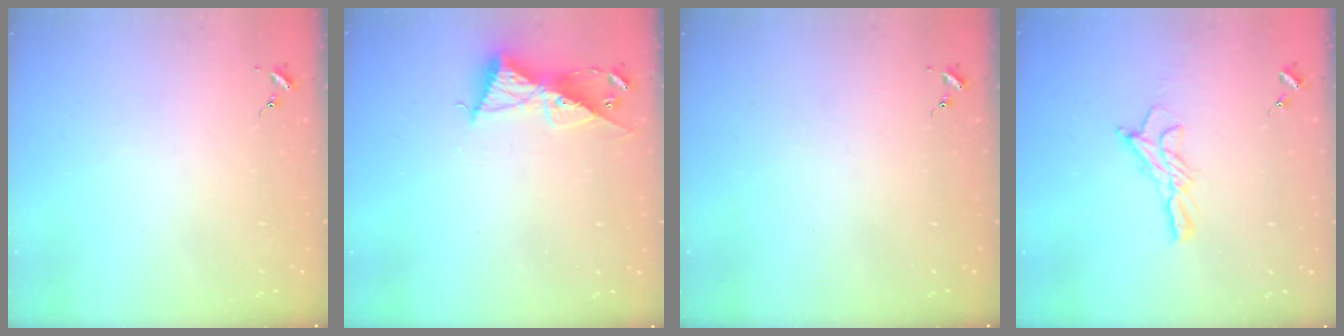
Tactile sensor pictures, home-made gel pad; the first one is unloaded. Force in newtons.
{"total": 9.9, "press": 9.8, "slide": 0.6}
{"total": 0.0}
{"total": 9.9, "press": 9.9, "slide": 0.5}